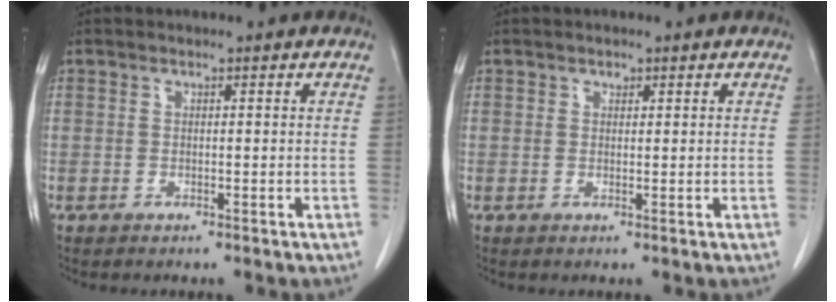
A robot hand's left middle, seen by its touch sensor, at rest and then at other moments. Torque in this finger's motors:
{"motor_torque": [-0.32, 0.07, -0.06, -0.01]}